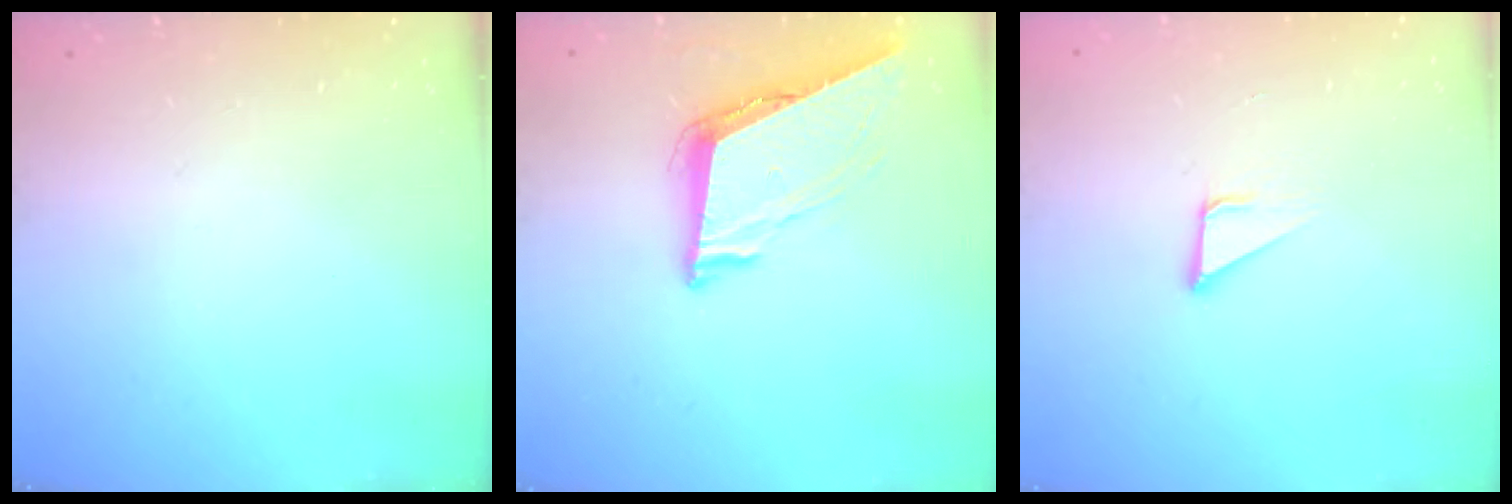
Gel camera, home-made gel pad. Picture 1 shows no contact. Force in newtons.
{"total": 8.9, "press": 8.5, "slide": 2.7}
{"total": 2.1, "press": 2.1, "slide": 0.0}